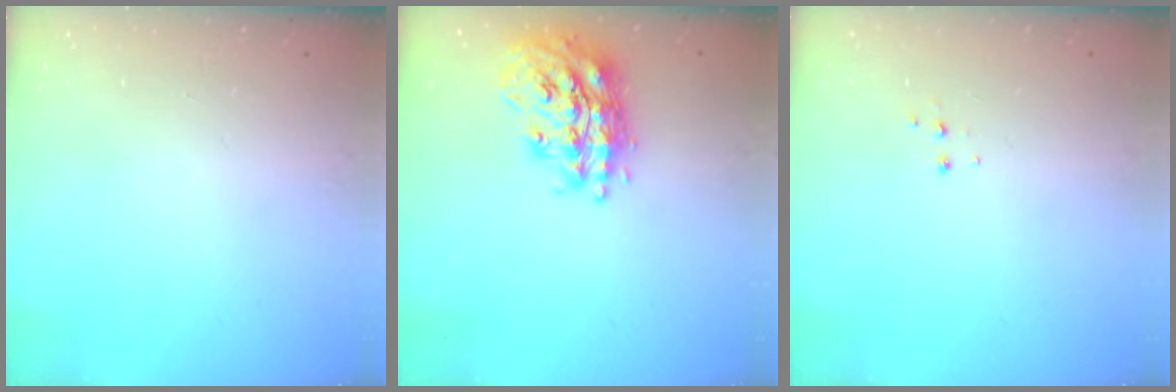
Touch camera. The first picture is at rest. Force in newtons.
{"total": 19.6, "press": 19.5, "slide": 1.5}
{"total": 3.9, "press": 3.9, "slide": 0.5}